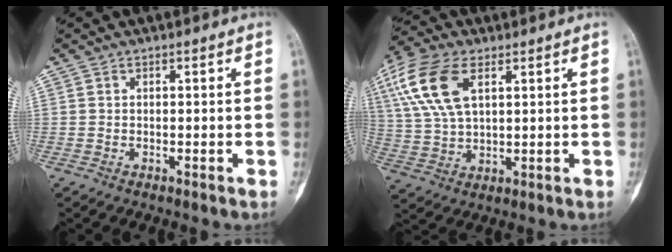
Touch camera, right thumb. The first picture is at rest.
{"total": 13.7, "force": [5.3, 7.1, 10.4], "torque": [-0.224, 0.001, 0.105]}